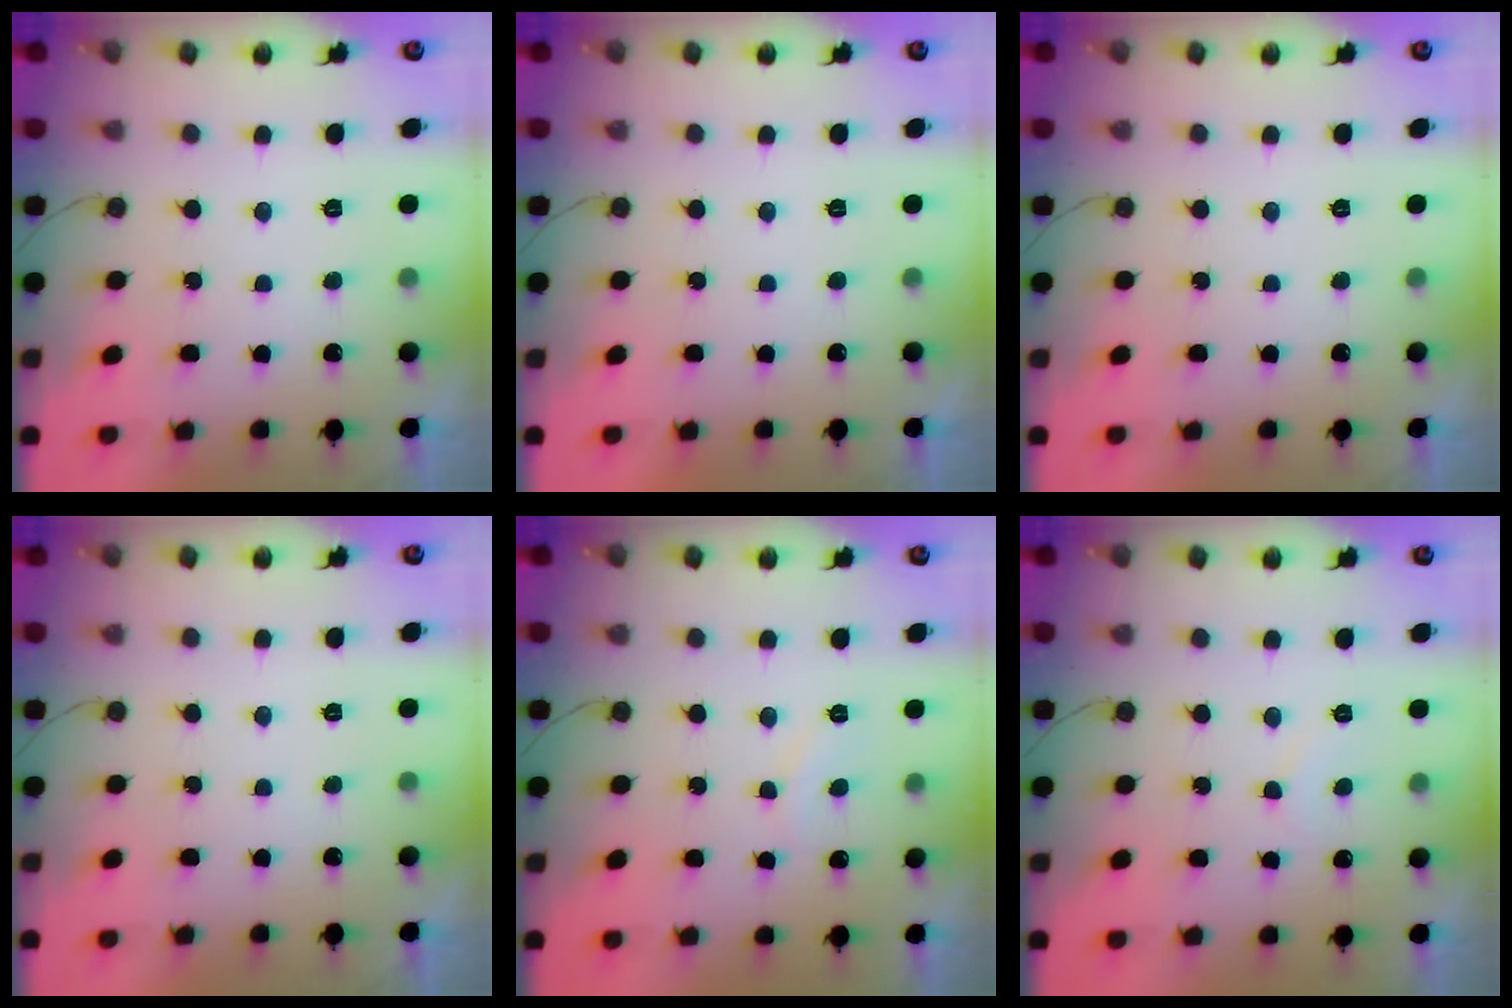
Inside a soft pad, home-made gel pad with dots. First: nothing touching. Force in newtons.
{"total": 1.7, "press": 1.7, "slide": 0.1}
{"total": 0.0}
{"total": 0.0}
{"total": 6.1, "press": 6.1, "slide": 0.5}
{"total": 4.5, "press": 4.5, "slide": 0.3}